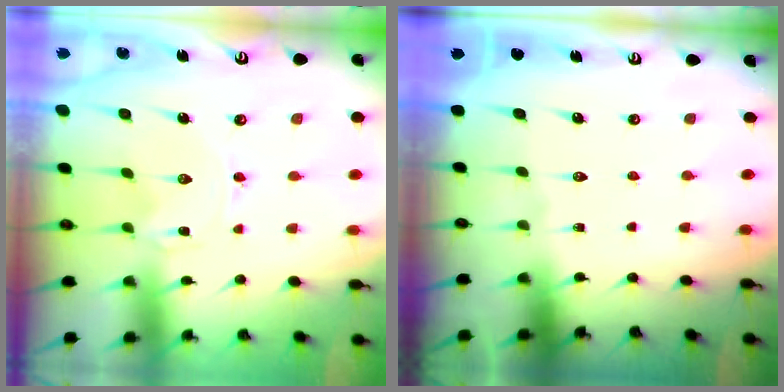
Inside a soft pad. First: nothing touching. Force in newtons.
{"total": 0.0}